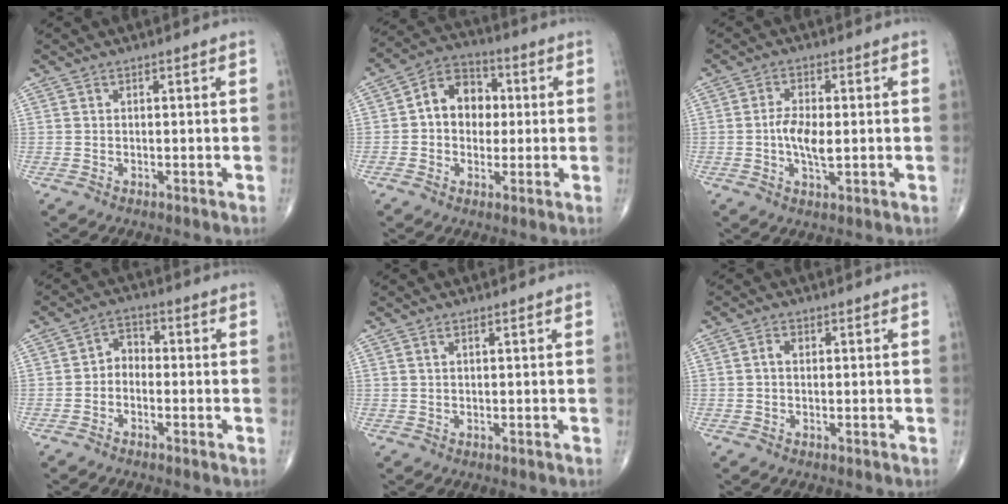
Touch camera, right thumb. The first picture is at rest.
{"total": 10.3, "force": [0.9, 8.0, 6.3], "torque": [-0.063, 0.023, 0.004]}
{"total": 5.8, "force": [-0.3, 2.4, 5.3], "torque": [-0.101, -0.005, -0.011]}
{"total": 3.7, "force": [-1.0, 2.8, 2.1], "torque": [-0.016, 0.024, -0.032]}
{"total": 0.6, "force": [0.5, 0.1, 0.5], "torque": [-0.012, 0.002, 0.008]}
{"total": 1.8, "force": [0.3, 1.2, 1.2], "torque": [-0.021, 0.006, 0.004]}